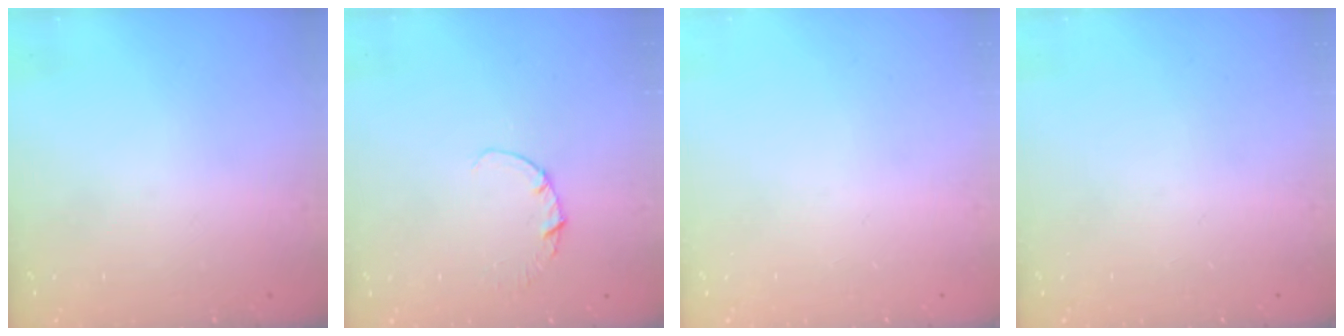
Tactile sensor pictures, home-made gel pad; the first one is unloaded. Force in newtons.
{"total": 1.1, "press": 1.1, "slide": 0.1}
{"total": 0.0}
{"total": 0.0}